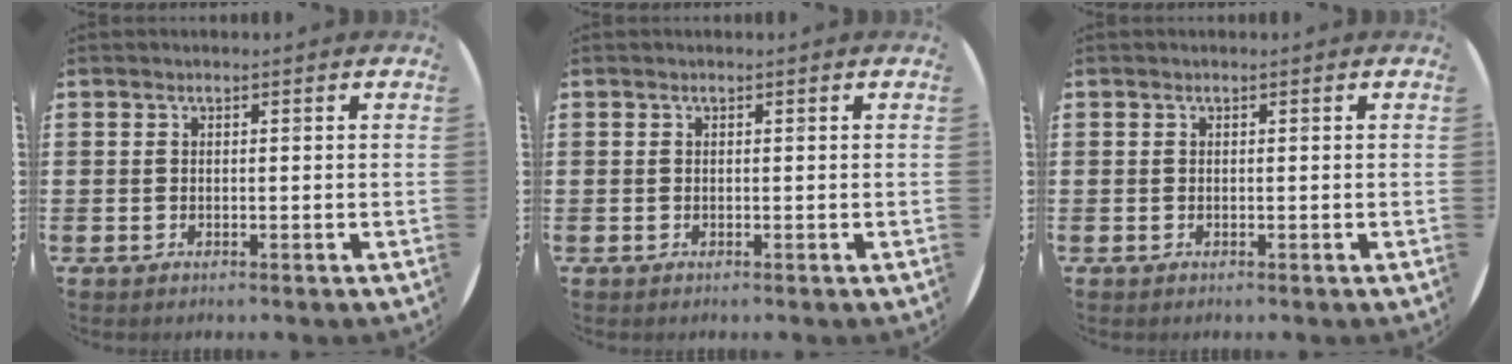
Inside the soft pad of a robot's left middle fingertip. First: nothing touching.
{"total": 0.0}
{"total": 0.0}